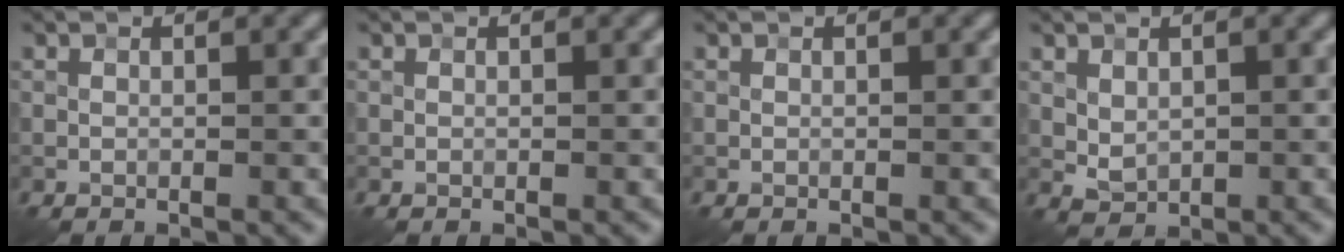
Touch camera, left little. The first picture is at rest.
{"total": 0.0}
{"total": 0.0}
{"total": 1.5, "force": [0.5, 1.1, 0.8], "torque": [-0.018, -0.005, 0.017]}